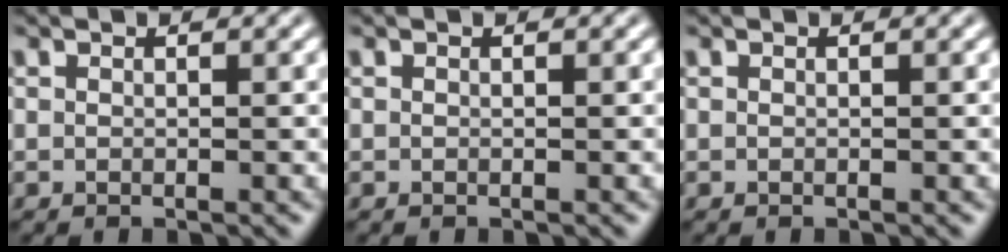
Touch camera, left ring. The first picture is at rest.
{"total": 0.0}
{"total": 0.0}